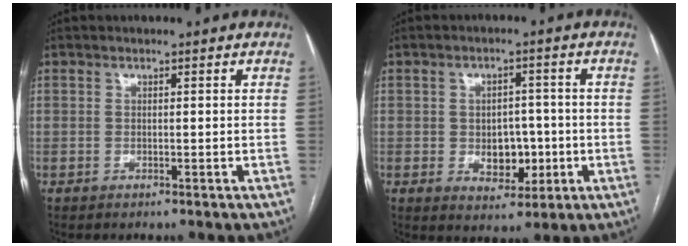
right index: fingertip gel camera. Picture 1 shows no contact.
{"total": 6.3, "force": [-1.1, 4.2, 4.5], "torque": [-0.058, 0.008, -0.007]}